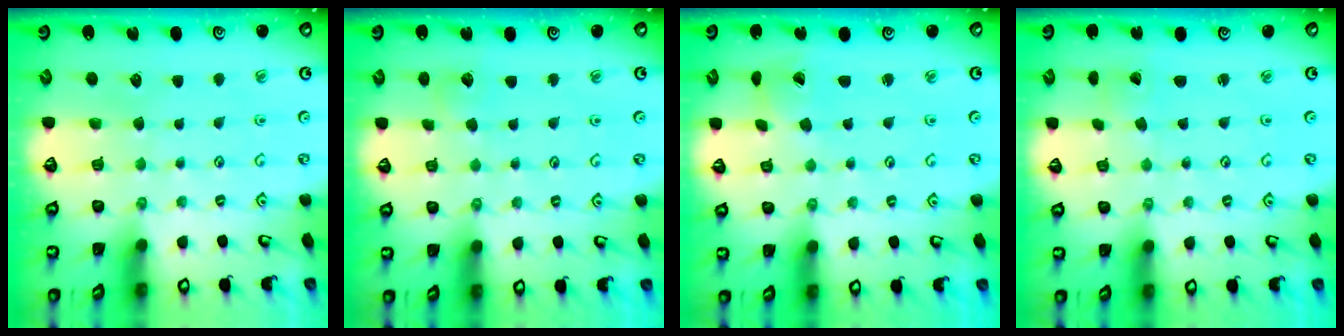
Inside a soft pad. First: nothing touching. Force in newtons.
{"total": 4.1, "press": 4.1, "slide": 0.5}
{"total": 1.6, "press": 1.5, "slide": 0.3}
{"total": 0.5, "press": 0.5, "slide": 0.1}